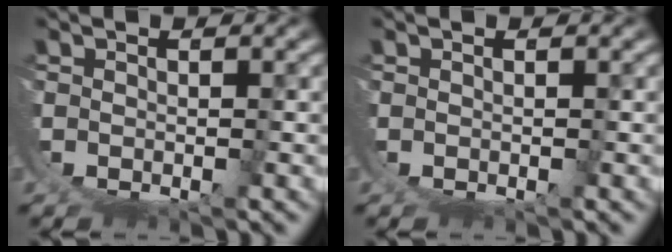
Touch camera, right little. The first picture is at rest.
{"total": 0.0}